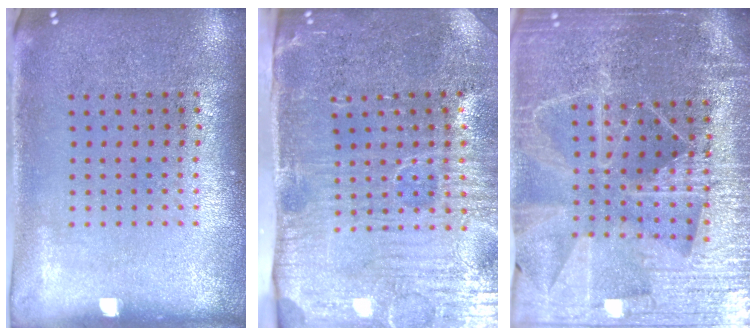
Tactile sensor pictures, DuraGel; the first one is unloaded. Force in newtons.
{"total": 5.2, "press": 4.4, "slide": 2.8}
{"total": 5.3, "press": 4.8, "slide": 2.3}